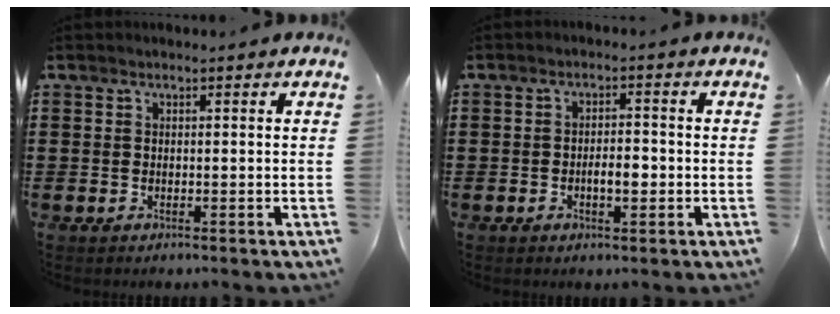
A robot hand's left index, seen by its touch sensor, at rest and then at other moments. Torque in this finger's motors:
{"motor_torque": [0.41, 0.29, 0.36, 0.05]}